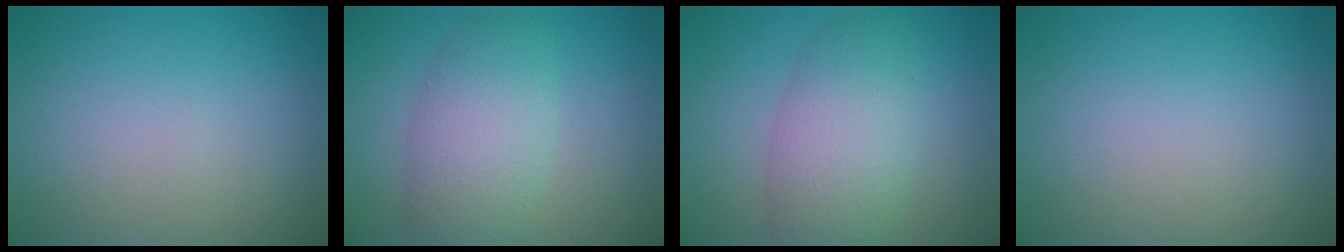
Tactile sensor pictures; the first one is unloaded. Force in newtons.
{"total": 5.0, "press": 5.0, "slide": 0.2}
{"total": 5.6, "press": 5.6, "slide": 0.2}
{"total": 0.0}